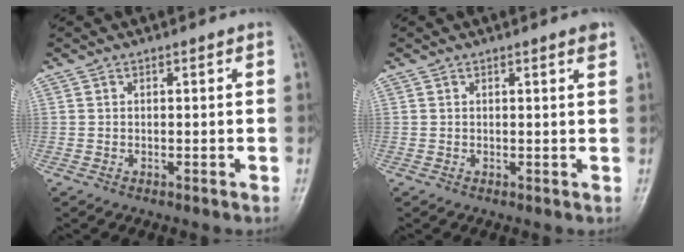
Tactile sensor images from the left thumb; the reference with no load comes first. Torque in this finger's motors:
{"motor_torque": [0.83, 0.13, 0.28, -0.32, 0.00]}